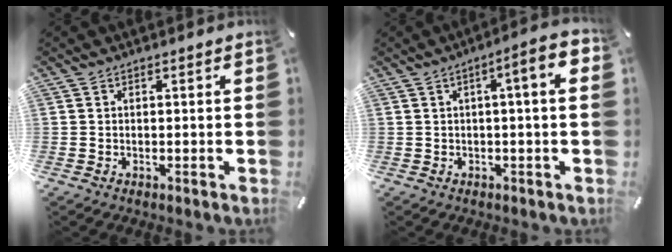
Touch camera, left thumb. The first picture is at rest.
{"total": 7.2, "force": [1.3, 1.0, 7.0], "torque": [-0.105, -0.007, 0.014]}